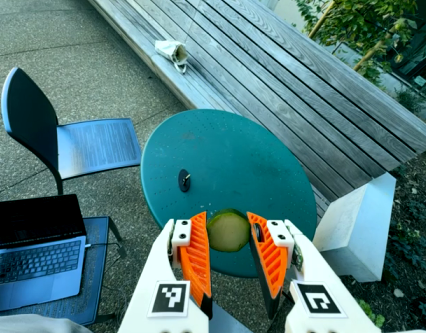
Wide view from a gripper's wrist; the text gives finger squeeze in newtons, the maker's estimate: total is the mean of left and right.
{"total": 10.6, "left": 10.8, "right": 10.4}